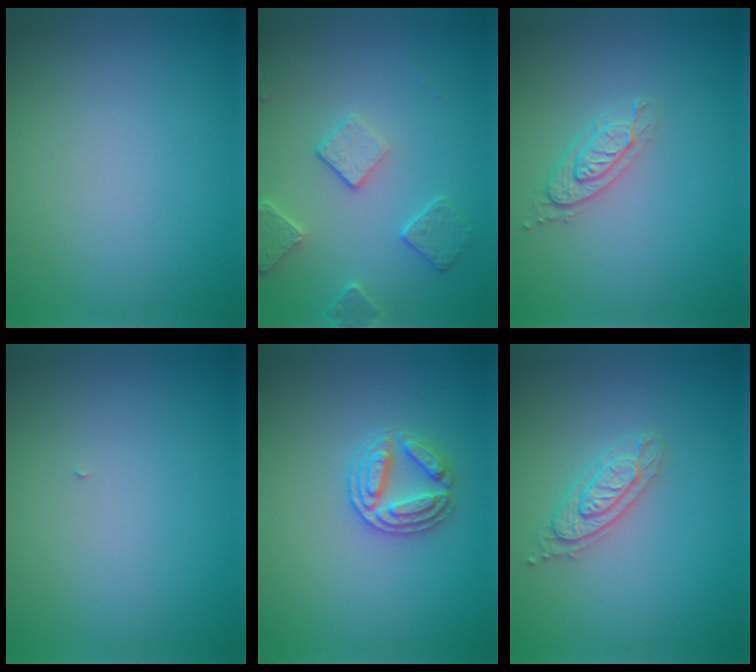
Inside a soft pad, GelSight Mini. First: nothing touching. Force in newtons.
{"total": 2.8, "press": 2.7, "slide": 0.7}
{"total": 2.0, "press": 1.9, "slide": 0.6}
{"total": 0.0}
{"total": 2.7, "press": 2.6, "slide": 0.7}
{"total": 2.2, "press": 2.1, "slide": 0.5}